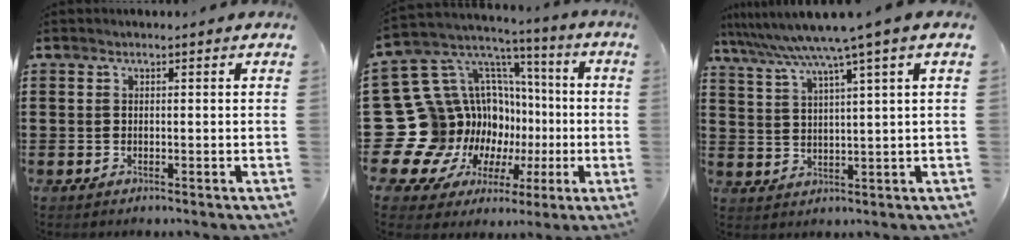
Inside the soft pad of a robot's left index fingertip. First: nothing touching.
{"total": 17.7, "force": [-0.8, 16.2, 7.0], "torque": [-0.191, -0.052, 0.046]}
{"total": 6.1, "force": [4.4, -1.1, 4.1], "torque": [-0.097, -0.031, 0.069]}